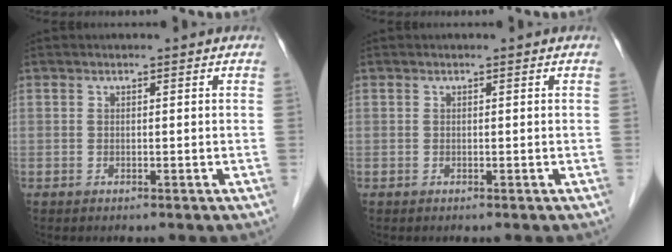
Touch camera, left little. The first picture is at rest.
{"total": 0.0}